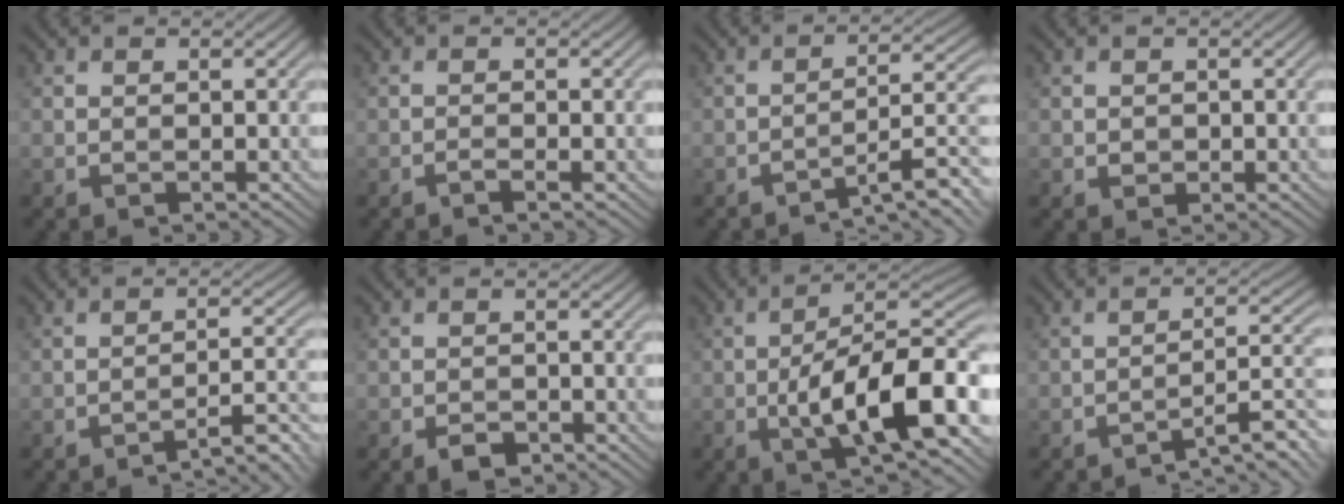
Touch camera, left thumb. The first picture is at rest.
{"total": 1.0, "force": [-0.7, 0.0, 0.7], "torque": [-0.013, 0.003, -0.015]}
{"total": 8.6, "force": [-5.9, 1.6, 6.0], "torque": [-0.086, 0.018, -0.093]}
{"total": 0.9, "force": [0.0, 0.9, 0.4], "torque": [-0.009, -0.005, 0.001]}
{"total": 5.8, "force": [-4.5, 0.8, 3.6], "torque": [-0.049, 0.023, -0.069]}
{"total": 2.0, "force": [-1.3, 1.1, 1.0], "torque": [-0.015, -0.002, -0.025]}
{"total": 15.9, "force": [-4.6, 6.0, 14.0], "torque": [-0.210, -0.004, -0.079]}
{"total": 7.8, "force": [-5.6, 1.4, 5.3], "torque": [-0.072, 0.019, -0.086]}